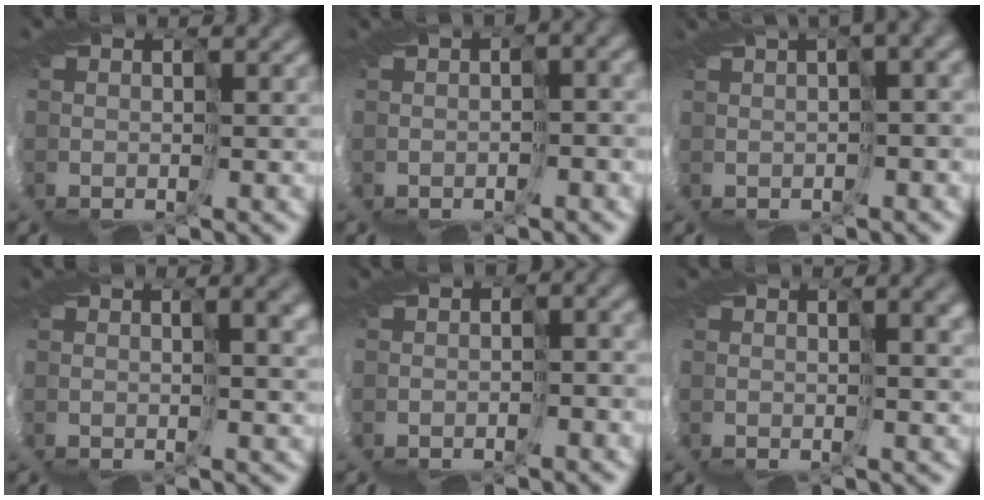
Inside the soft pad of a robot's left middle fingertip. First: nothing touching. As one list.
[{"total": 4.0, "force": [-1.3, 1.4, 3.5], "torque": [-0.047, 0.001, 0.004]}, {"total": 7.2, "force": [1.4, 1.8, 6.8], "torque": [-0.083, 0.012, 0.044]}, {"total": 5.5, "force": [2.4, 1.6, 4.6], "torque": [-0.065, 0.016, 0.041]}, {"total": 3.6, "force": [-1.7, 1.8, 2.6], "torque": [-0.034, 0.005, -0.005]}, {"total": 4.9, "force": [2.1, 1.4, 4.1], "torque": [-0.063, 0.015, 0.040]}]